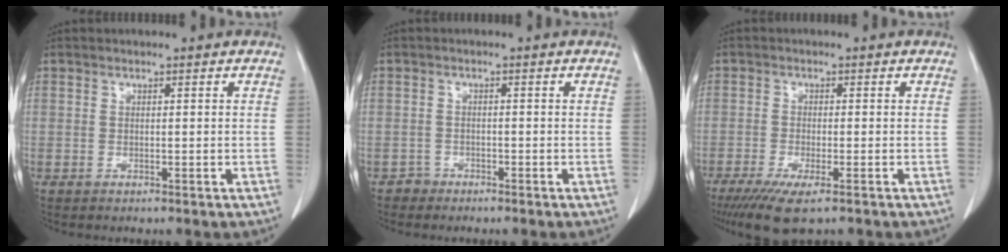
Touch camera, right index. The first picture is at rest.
{"total": 1.6, "force": [-1.1, 1.0, -0.5], "torque": [0.005, 0.006, -0.028]}
{"total": 6.6, "force": [-4.4, 1.1, 4.8], "torque": [-0.083, -0.018, -0.071]}